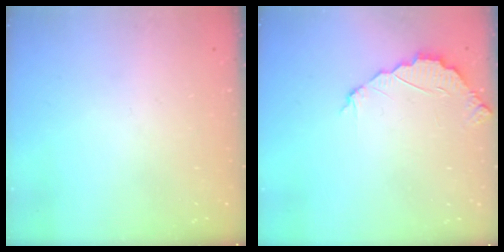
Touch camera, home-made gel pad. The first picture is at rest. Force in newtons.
{"total": 2.4, "press": 2.4, "slide": 0.2}